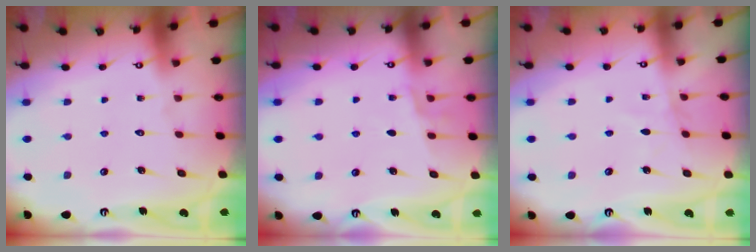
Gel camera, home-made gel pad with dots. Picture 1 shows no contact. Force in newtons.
{"total": 4.7, "press": 4.5, "slide": 1.3}
{"total": 2.6, "press": 2.6, "slide": 0.3}